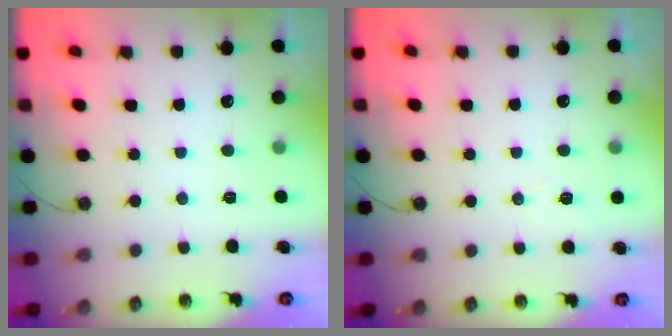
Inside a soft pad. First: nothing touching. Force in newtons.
{"total": 5.8, "press": 4.8, "slide": 3.3}